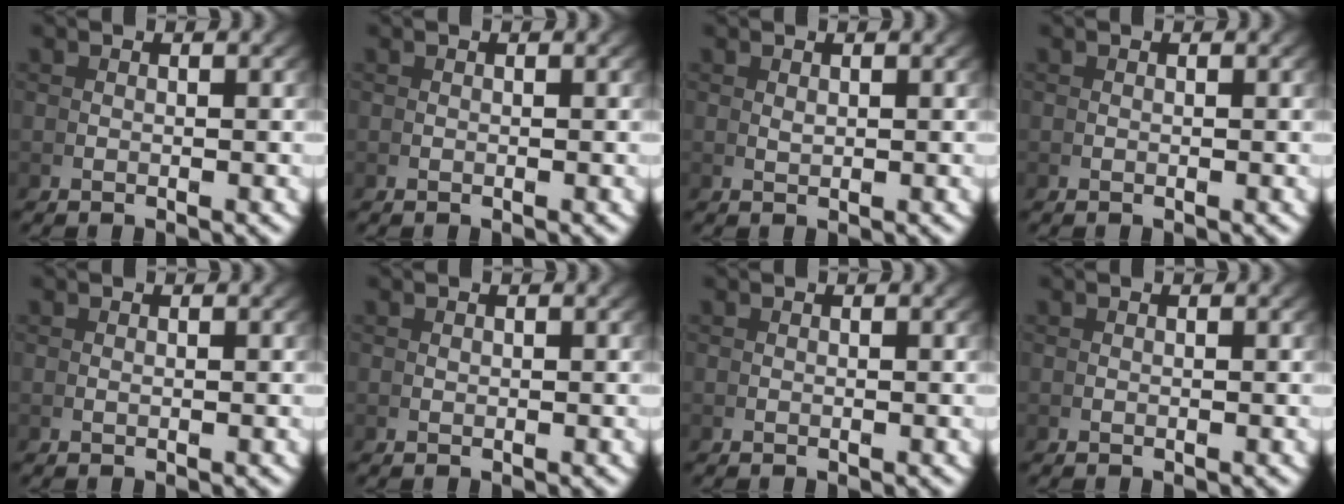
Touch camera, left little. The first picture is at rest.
{"total": 0.0}
{"total": 0.7, "force": [0.5, -0.5, 0.0], "torque": [-0.004, -0.008, 0.019]}
{"total": 0.0}
{"total": 0.0}
{"total": 0.0}
{"total": 0.0}
{"total": 0.0}